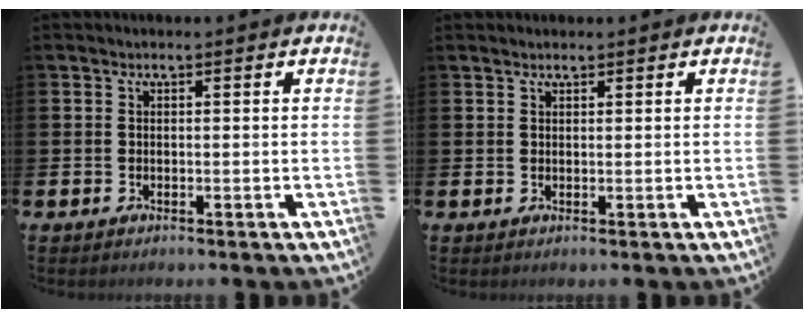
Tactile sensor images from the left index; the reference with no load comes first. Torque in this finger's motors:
{"motor_torque": [-0.03, -2.11, -0.46, -0.05]}